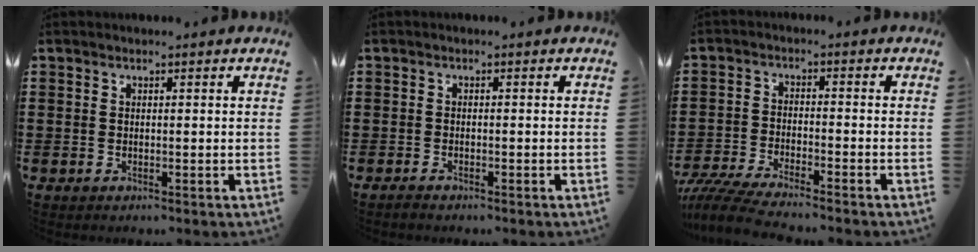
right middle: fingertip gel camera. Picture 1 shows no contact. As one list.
[{"total": 0.8, "force": [-0.7, 0.2, 0.2], "torque": [-0.008, -0.003, -0.015]}, {"total": 5.1, "force": [-4.8, 0.1, 1.7], "torque": [-0.048, -0.013, -0.098]}]